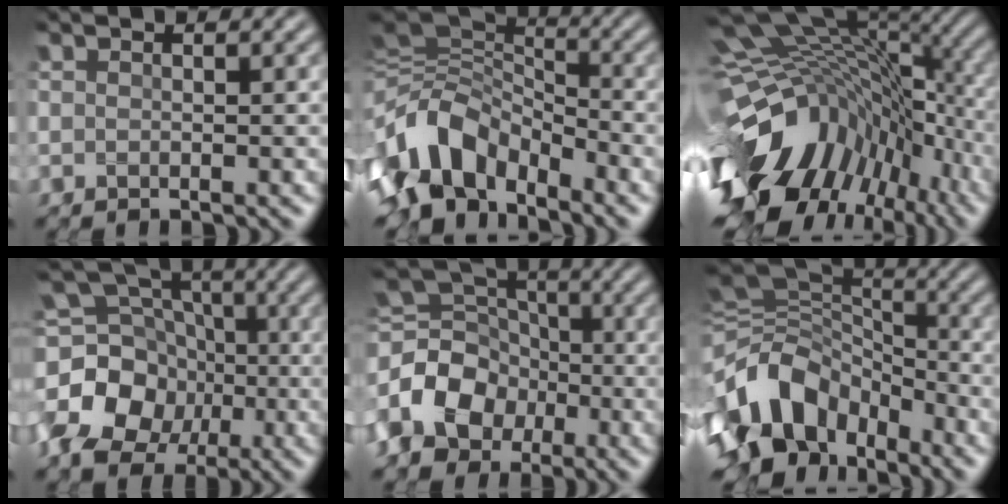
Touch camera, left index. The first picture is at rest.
{"total": 9.6, "force": [-5.1, 6.2, 5.3], "torque": [-0.110, -0.003, -0.096]}
{"total": 16.3, "force": [-4.3, 10.5, 11.8], "torque": [-0.231, -0.013, -0.057]}
{"total": 11.8, "force": [-2.7, 9.8, 6.1], "torque": [-0.147, 0.009, -0.063]}
{"total": 8.9, "force": [-3.0, 7.1, 4.6], "torque": [-0.095, -0.002, -0.068]}
{"total": 12.4, "force": [-5.0, 8.5, 7.5], "torque": [-0.169, 0.007, -0.099]}